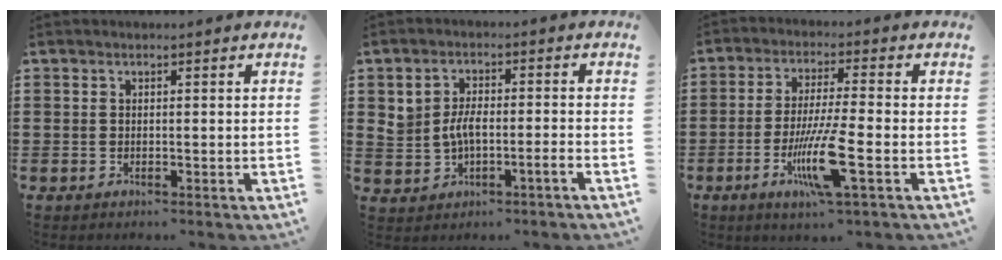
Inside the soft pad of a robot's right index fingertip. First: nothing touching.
{"total": 3.6, "force": [-0.7, 1.7, 3.1], "torque": [-0.068, 0.004, -0.018]}
{"total": 9.8, "force": [-3.6, 1.2, 9.1], "torque": [-0.186, -0.017, -0.071]}